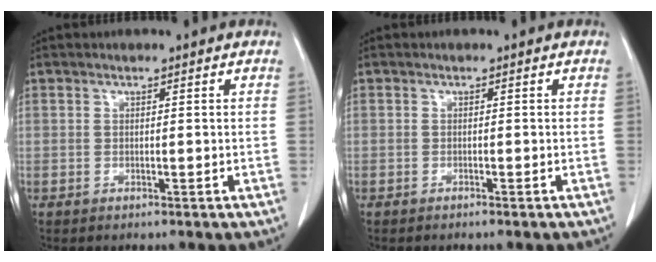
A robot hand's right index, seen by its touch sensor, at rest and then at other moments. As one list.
[{"total": 1.0, "force": [-0.8, 0.0, 0.6], "torque": [-0.007, 0.000, -0.005]}]